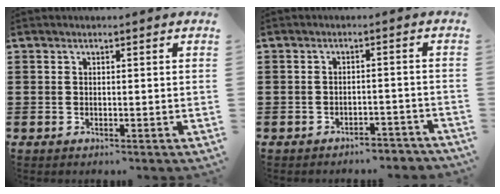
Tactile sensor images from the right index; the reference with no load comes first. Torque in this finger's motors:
{"motor_torque": [1.07, 1.07, 0.02, -0.03]}